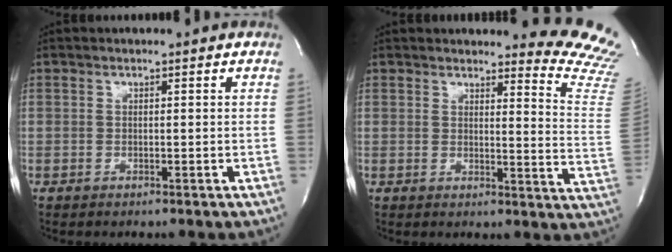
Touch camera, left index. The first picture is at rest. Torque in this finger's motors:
{"motor_torque": [-0.03, -0.08, 0.25, 0.03]}